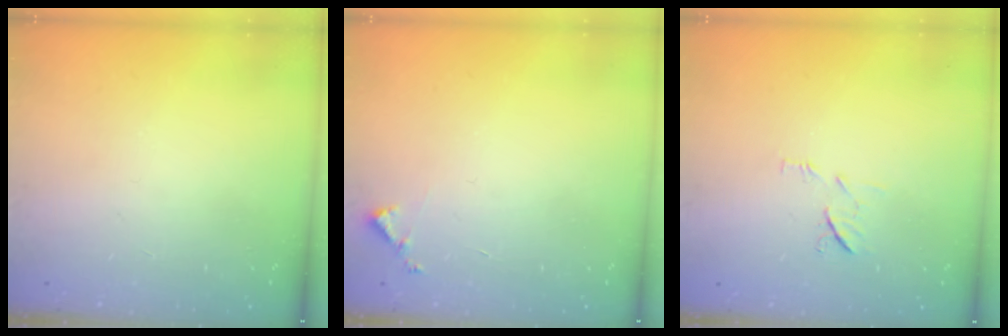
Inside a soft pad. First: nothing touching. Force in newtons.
{"total": 3.6, "press": 3.6, "slide": 0.3}
{"total": 6.5, "press": 6.5, "slide": 0.7}